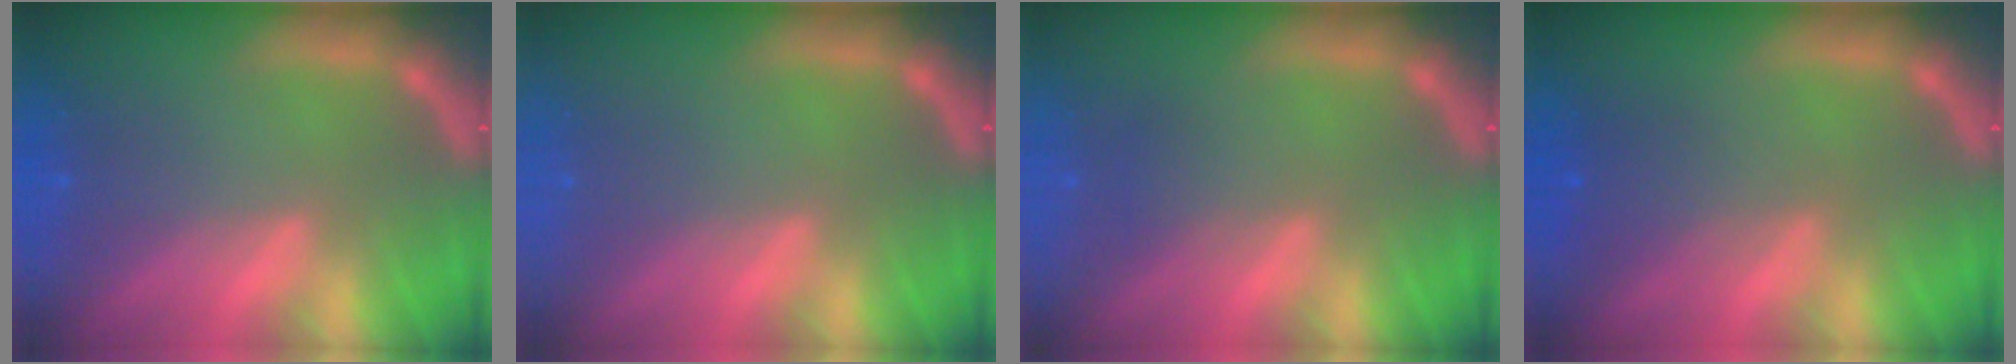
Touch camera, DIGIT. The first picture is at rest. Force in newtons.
{"total": 0.0}
{"total": 1.5}
{"total": 2.5}